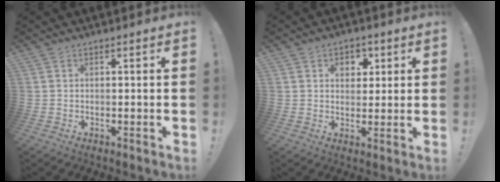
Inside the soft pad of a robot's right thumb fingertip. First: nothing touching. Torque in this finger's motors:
{"motor_torque": [0.32, 1.32, 0.34, -0.37, 0.00]}